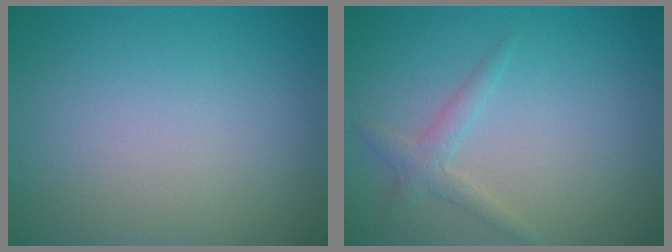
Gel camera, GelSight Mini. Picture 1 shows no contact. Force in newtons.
{"total": 1.7, "press": 1.7, "slide": 0.0}